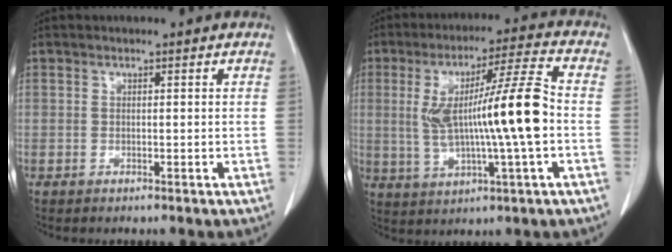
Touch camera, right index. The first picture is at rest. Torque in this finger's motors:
{"motor_torque": [1.58, 0.28, 0.59, 0.19]}